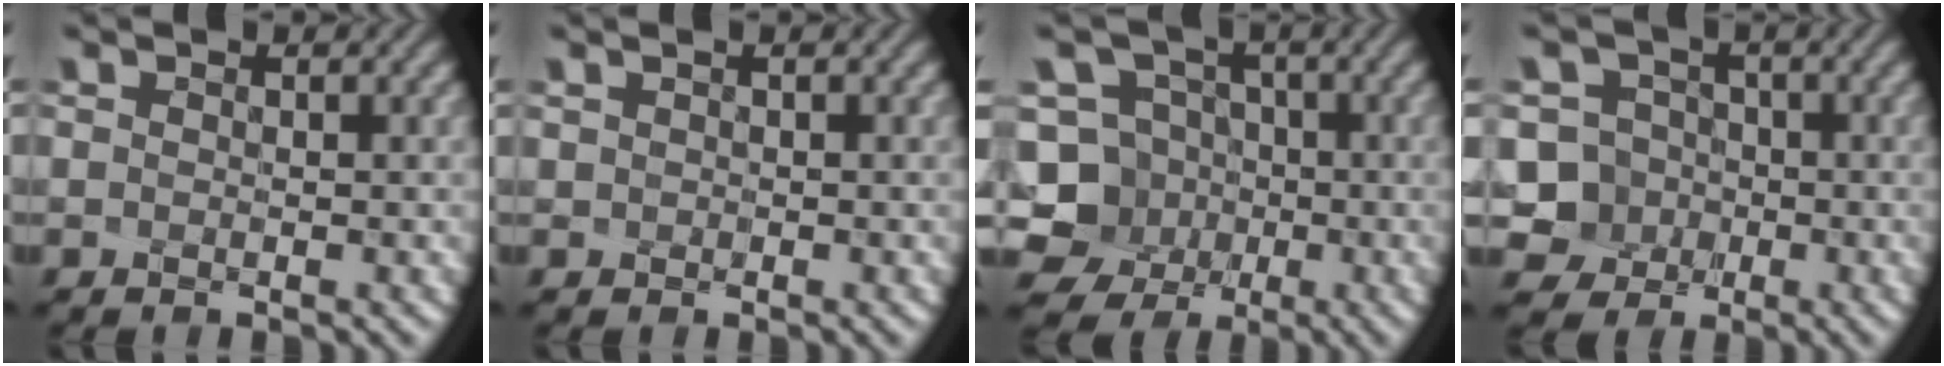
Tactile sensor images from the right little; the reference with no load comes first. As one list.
[{"total": 0.5, "force": [0.2, 0.5, -0.1], "torque": [-0.007, 0.010, -0.004]}, {"total": 7.1, "force": [-3.2, 6.3, 1.0], "torque": [-0.033, 0.006, -0.081]}, {"total": 4.7, "force": [-2.1, 4.2, 0.1], "torque": [-0.001, 0.007, -0.061]}]